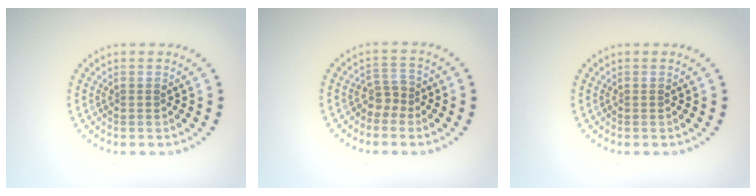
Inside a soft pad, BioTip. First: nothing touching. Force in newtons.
{"total": 1.9, "press": 1.3, "slide": 1.4}
{"total": 0.0}